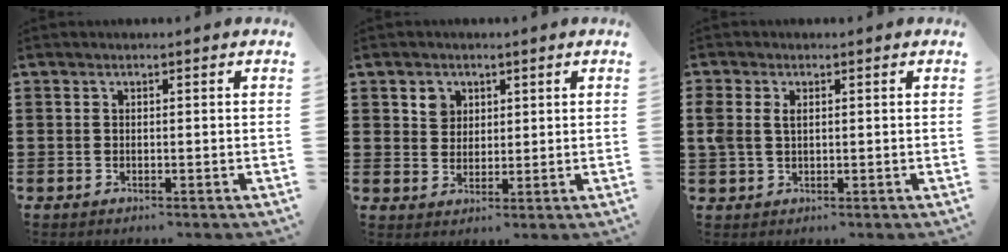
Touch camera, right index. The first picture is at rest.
{"total": 3.1, "force": [1.6, 2.5, 0.5], "torque": [-0.013, 0.006, 0.028]}
{"total": 2.4, "force": [0.6, 1.5, 1.7], "torque": [-0.038, 0.008, 0.010]}